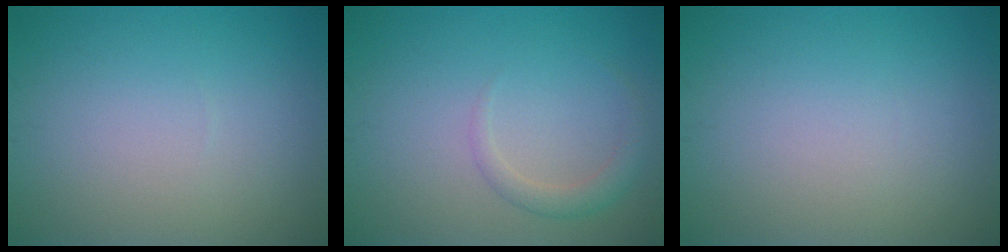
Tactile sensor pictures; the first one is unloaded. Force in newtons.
{"total": 1.8, "press": 1.8, "slide": 0.1}
{"total": 0.0}